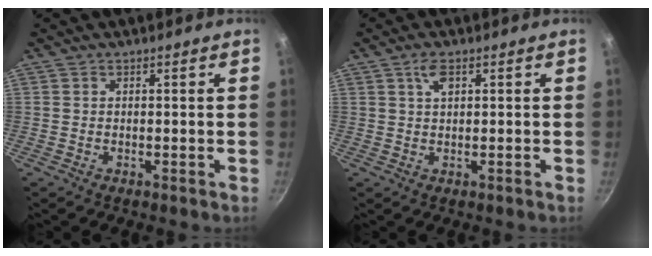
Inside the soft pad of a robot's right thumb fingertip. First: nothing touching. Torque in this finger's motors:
{"motor_torque": [0.11, -0.30, 0.40, -0.06, 0.00]}